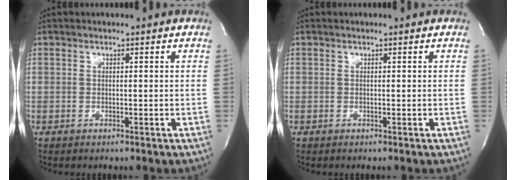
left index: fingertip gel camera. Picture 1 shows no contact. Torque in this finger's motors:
{"motor_torque": [0.00, 0.00, 0.00, 0.00]}